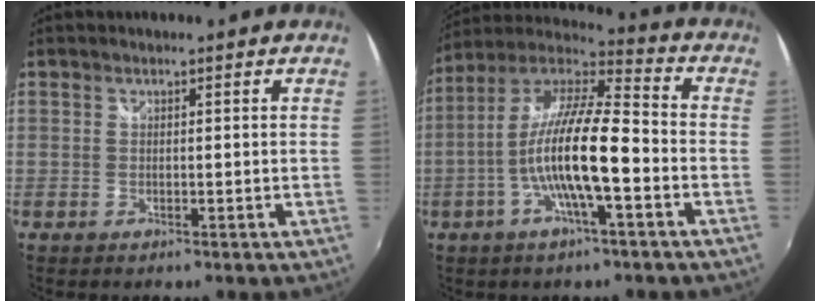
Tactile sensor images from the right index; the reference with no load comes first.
{"total": 15.3, "force": [-4.2, 2.5, 14.5], "torque": [-0.267, 0.001, -0.081]}